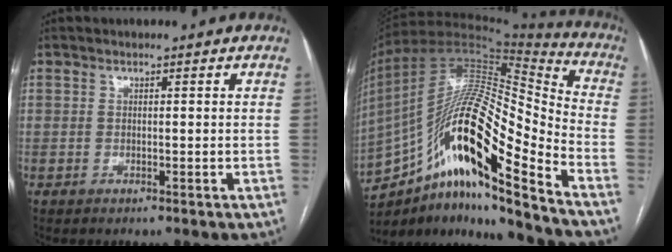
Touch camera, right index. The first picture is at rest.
{"total": 23.7, "force": [-13.7, 3.2, 19.0], "torque": [-0.346, 0.017, -0.241]}